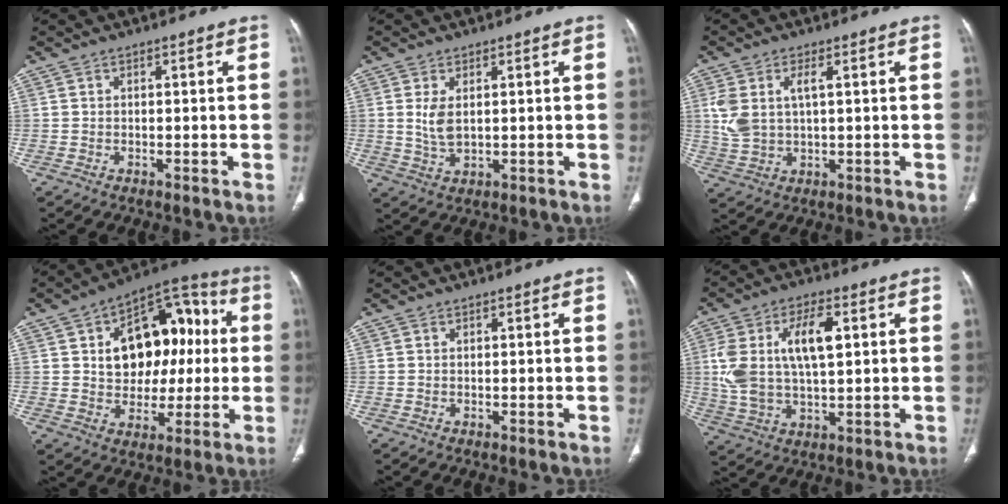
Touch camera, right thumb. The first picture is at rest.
{"total": 4.2, "force": [0.9, 2.2, 3.5], "torque": [-0.071, -0.010, 0.023]}
{"total": 7.7, "force": [1.8, 4.0, 6.4], "torque": [-0.146, 0.004, 0.044]}
{"total": 19.0, "force": [2.9, 12.8, 13.8], "torque": [-0.141, 0.035, 0.048]}
{"total": 0.0}
{"total": 14.2, "force": [3.0, 7.0, 12.0], "torque": [-0.237, 0.006, 0.062]}